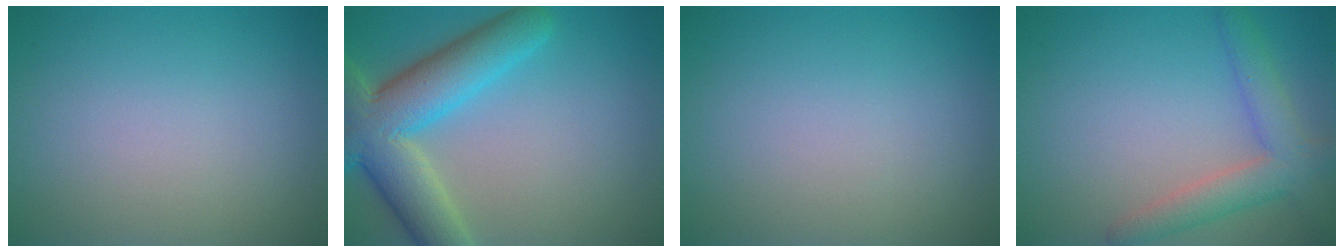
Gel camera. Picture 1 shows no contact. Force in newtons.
{"total": 8.9, "press": 8.9, "slide": 0.5}
{"total": 0.0}
{"total": 4.2, "press": 4.2, "slide": 0.2}